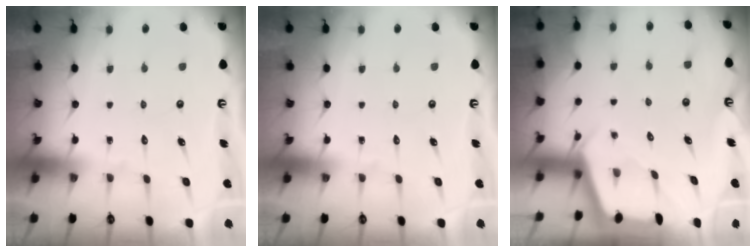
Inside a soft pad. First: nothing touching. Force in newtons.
{"total": 0.0}
{"total": 2.0, "press": 2.0, "slide": 0.3}